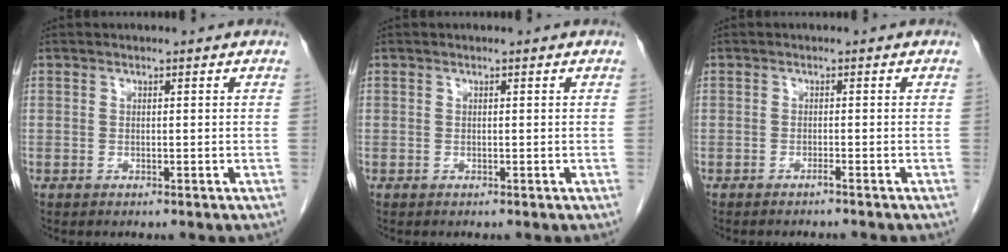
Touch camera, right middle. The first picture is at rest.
{"total": 0.0}
{"total": 1.9, "force": [-1.7, -0.5, 0.7], "torque": [-0.009, 0.004, -0.021]}